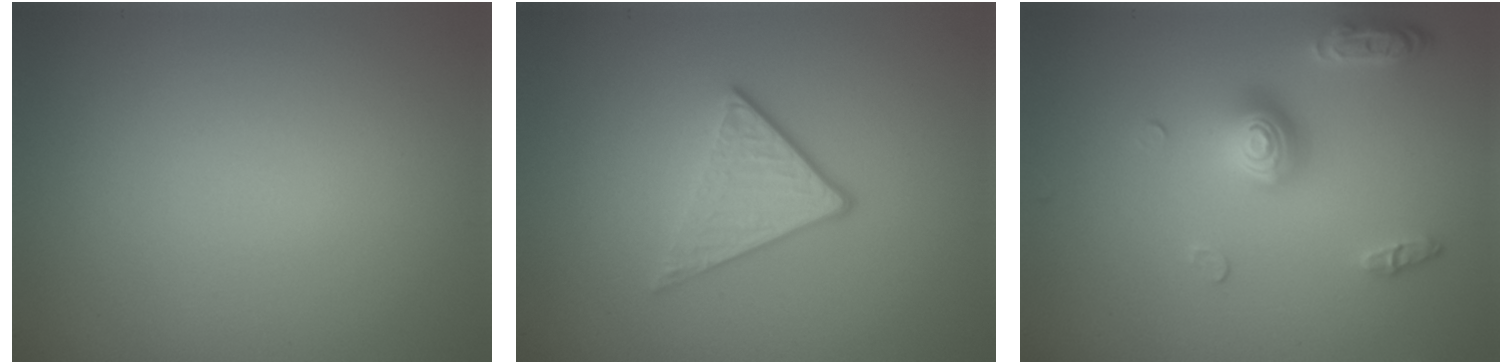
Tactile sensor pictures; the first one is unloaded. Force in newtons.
{"total": 3.5, "press": 2.5, "slide": 2.5}
{"total": 3.8, "press": 3.0, "slide": 2.5}